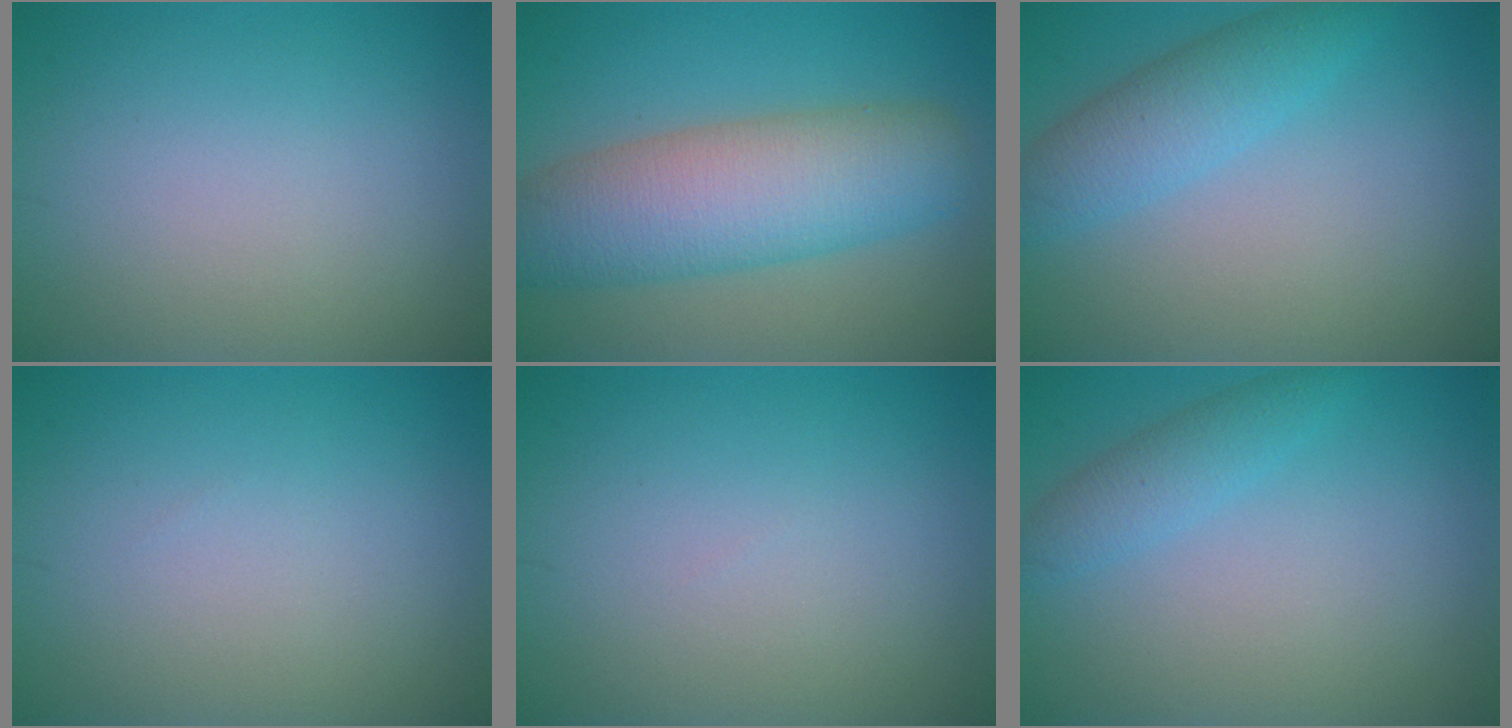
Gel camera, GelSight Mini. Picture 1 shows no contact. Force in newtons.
{"total": 9.0, "press": 9.0, "slide": 0.6}
{"total": 3.8, "press": 3.8, "slide": 0.1}
{"total": 0.0}
{"total": 0.0}
{"total": 2.3, "press": 2.3, "slide": 0.1}